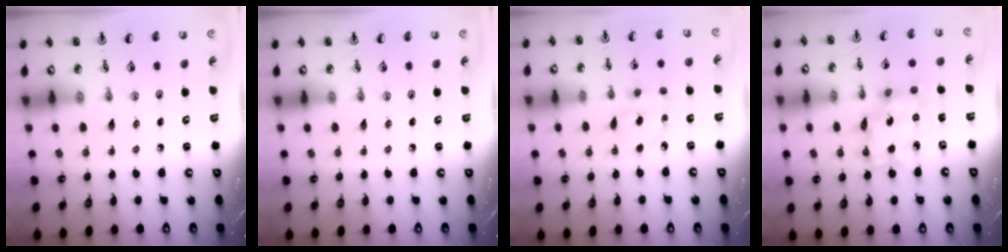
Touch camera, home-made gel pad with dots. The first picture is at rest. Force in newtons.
{"total": 0.0}
{"total": 2.3, "press": 2.3, "slide": 0.2}
{"total": 12.0, "press": 12.0, "slide": 1.1}